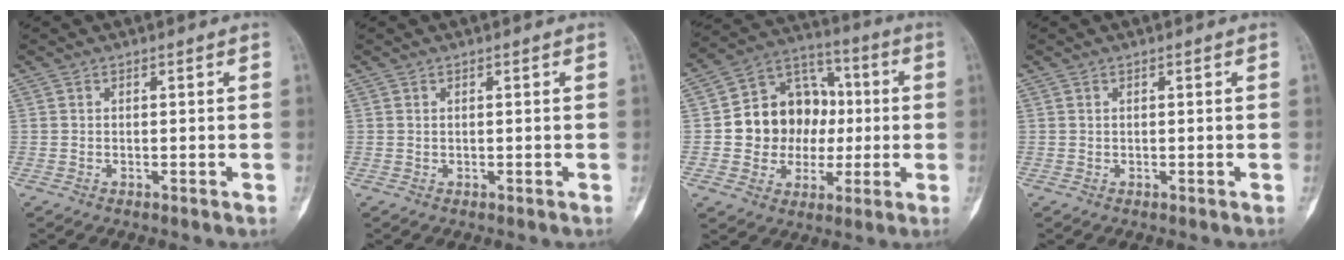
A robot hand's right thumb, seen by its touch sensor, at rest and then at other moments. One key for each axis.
{"total": 0.0}
{"total": 15.3, "fx": -0.1, "fy": 12.9, "fz": 8.2, "tx": -0.076, "ty": 0.033, "tz": 0.002}
{"total": 0.0}